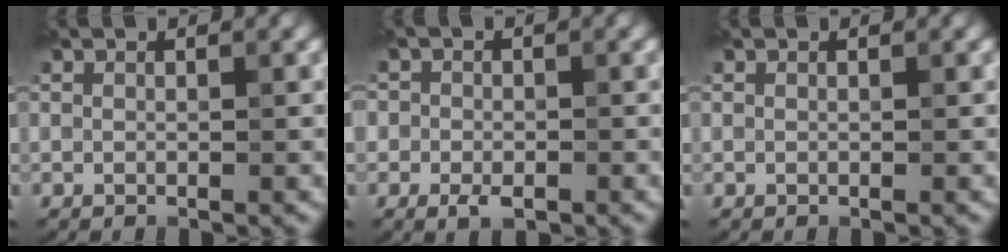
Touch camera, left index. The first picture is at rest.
{"total": 2.7, "force": [-1.0, 2.0, 1.5], "torque": [-0.020, -0.008, -0.023]}
{"total": 0.0}